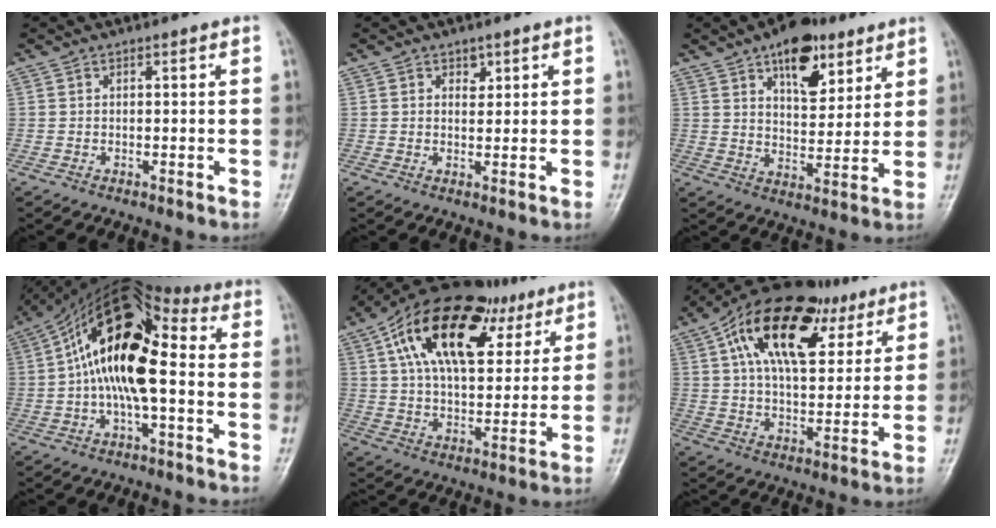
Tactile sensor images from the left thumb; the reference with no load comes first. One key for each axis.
{"total": 2.2, "fx": 1.0, "fy": 1.7, "fz": 1.1, "tx": -0.002, "ty": -0.004, "tz": 0.013}
{"total": 13.0, "fx": 7.3, "fy": 6.9, "fz": 8.3, "tx": -0.088, "ty": -0.033, "tz": 0.114}
{"total": 18.0, "fx": 0.3, "fy": 7.9, "fz": 16.2, "tx": -0.276, "ty": 0.043, "tz": -0.007}
{"total": 24.4, "fx": 10.5, "fy": 13.2, "fz": 17.6, "tx": -0.272, "ty": 0.007, "tz": 0.172}
{"total": 22.7, "fx": 9.9, "fy": 12.2, "fz": 16.5, "tx": -0.249, "ty": 0.003, "tz": 0.162}